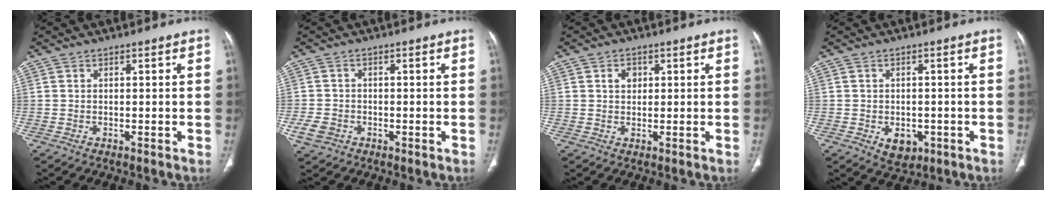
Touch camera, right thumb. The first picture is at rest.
{"total": 3.7, "force": [-1.3, 3.0, 1.7], "torque": [-0.031, 0.007, -0.021]}
{"total": 2.6, "force": [0.9, 2.0, 1.4], "torque": [-0.013, -0.002, 0.013]}
{"total": 4.7, "force": [-1.5, 3.4, 2.9], "torque": [-0.026, 0.003, -0.010]}